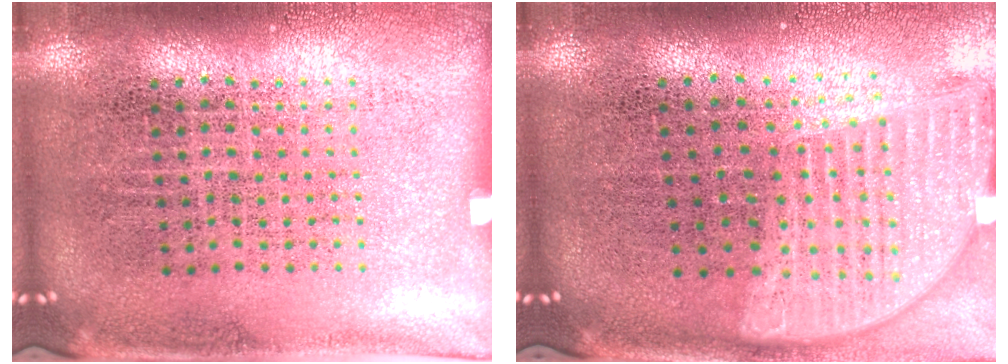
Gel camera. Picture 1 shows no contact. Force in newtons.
{"total": 1.8, "press": 1.5, "slide": 1.0}